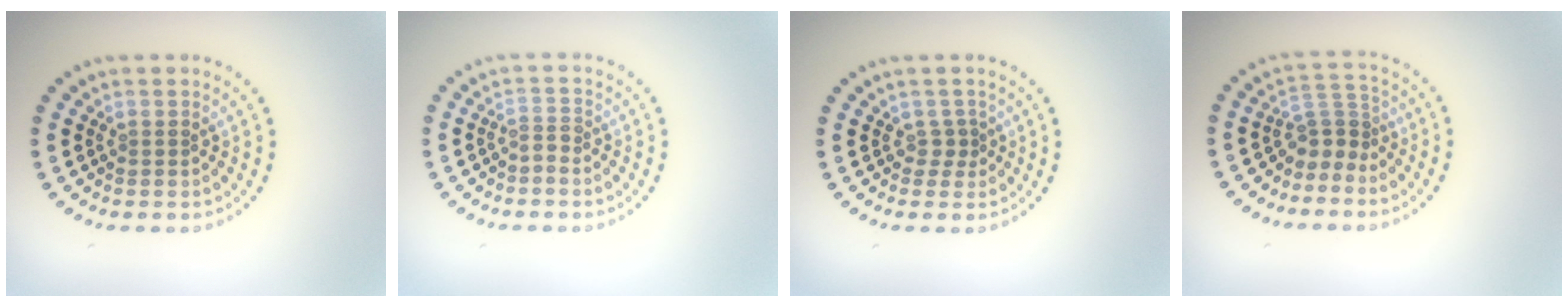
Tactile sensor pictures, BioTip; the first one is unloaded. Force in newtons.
{"total": 1.1, "press": 0.6, "slide": 0.9}
{"total": 1.1, "press": 0.8, "slide": 0.8}
{"total": 2.8, "press": 1.7, "slide": 2.2}